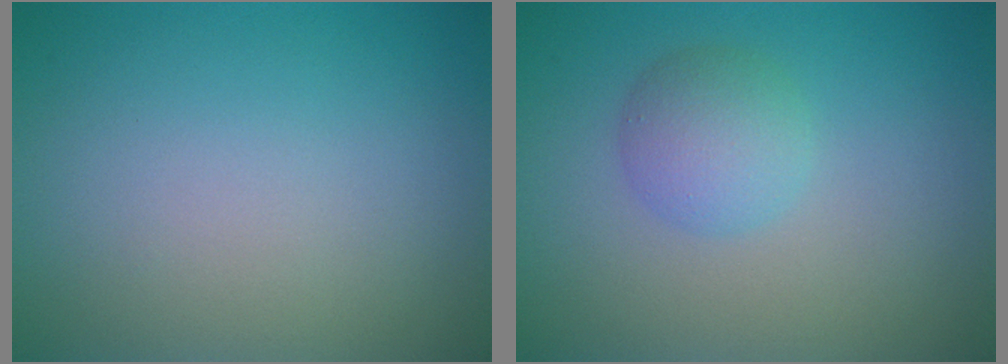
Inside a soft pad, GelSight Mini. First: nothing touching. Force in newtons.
{"total": 2.8, "press": 2.8, "slide": 0.1}